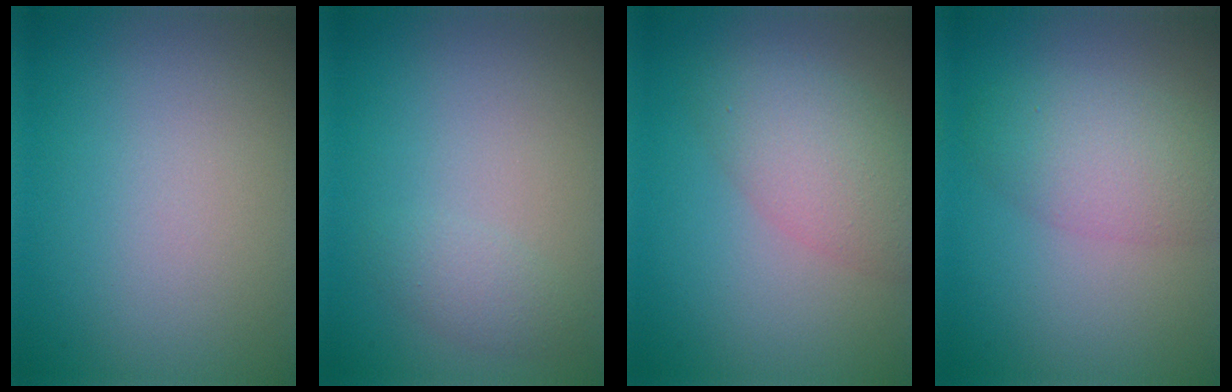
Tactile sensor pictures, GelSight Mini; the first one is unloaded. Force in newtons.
{"total": 1.5, "press": 1.5, "slide": 0.1}
{"total": 4.9, "press": 4.9, "slide": 0.3}
{"total": 4.3, "press": 4.3, "slide": 0.2}